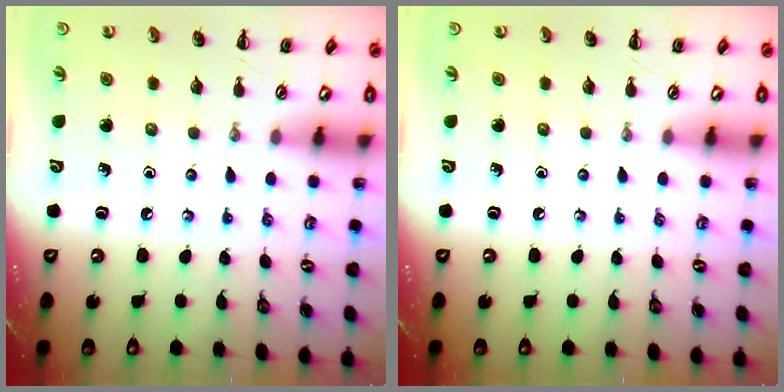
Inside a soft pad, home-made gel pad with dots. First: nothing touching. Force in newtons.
{"total": 0.0}